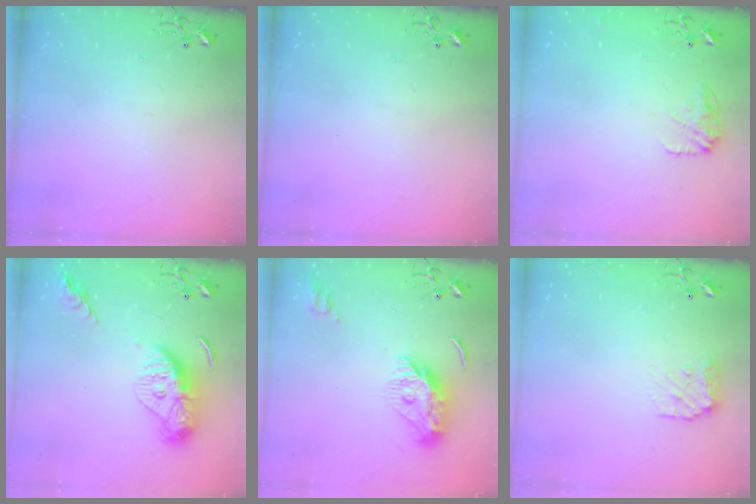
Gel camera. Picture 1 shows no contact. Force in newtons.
{"total": 0.0}
{"total": 10.4, "press": 10.4, "slide": 0.5}
{"total": 12.7, "press": 12.7, "slide": 1.2}
{"total": 11.9, "press": 11.9, "slide": 0.9}
{"total": 9.2, "press": 9.2, "slide": 0.3}